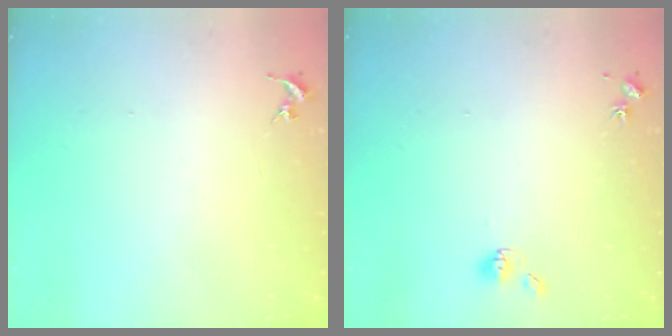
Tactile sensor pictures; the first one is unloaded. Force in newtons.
{"total": 6.0, "press": 5.6, "slide": 2.1}